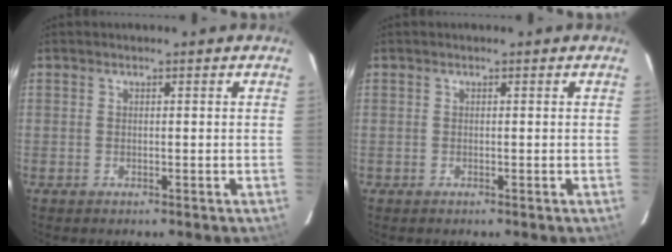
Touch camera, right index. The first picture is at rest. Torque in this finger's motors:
{"motor_torque": [-1.07, 0.17, -1.05, -0.21]}